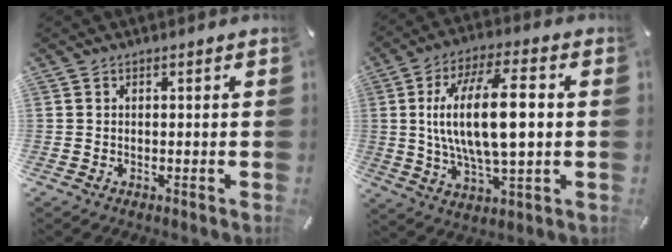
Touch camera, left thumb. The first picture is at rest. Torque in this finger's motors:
{"motor_torque": [2.47, 2.47, 1.66, -1.11, 0.30]}